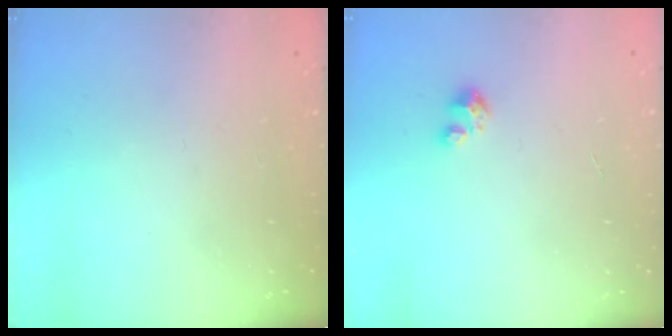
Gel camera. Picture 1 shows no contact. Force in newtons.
{"total": 1.8, "press": 1.8, "slide": 0.1}